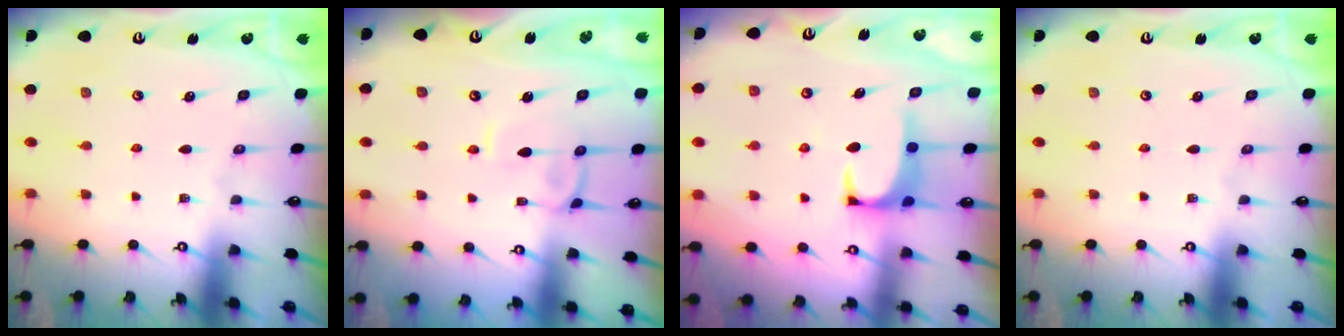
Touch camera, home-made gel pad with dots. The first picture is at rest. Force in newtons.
{"total": 1.0, "press": 0.9, "slide": 0.5}
{"total": 1.0, "press": 0.9, "slide": 0.4}
{"total": 0.0}